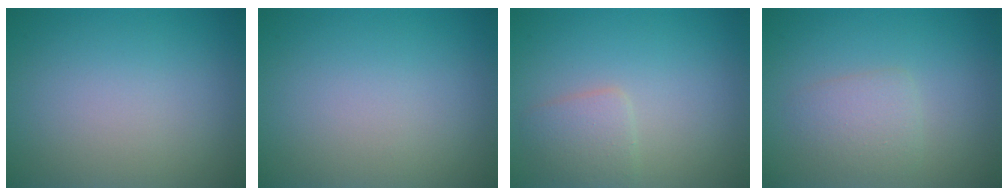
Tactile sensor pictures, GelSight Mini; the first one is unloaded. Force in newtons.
{"total": 0.0}
{"total": 2.2, "press": 2.2, "slide": 0.1}
{"total": 2.0, "press": 2.0, "slide": 0.0}